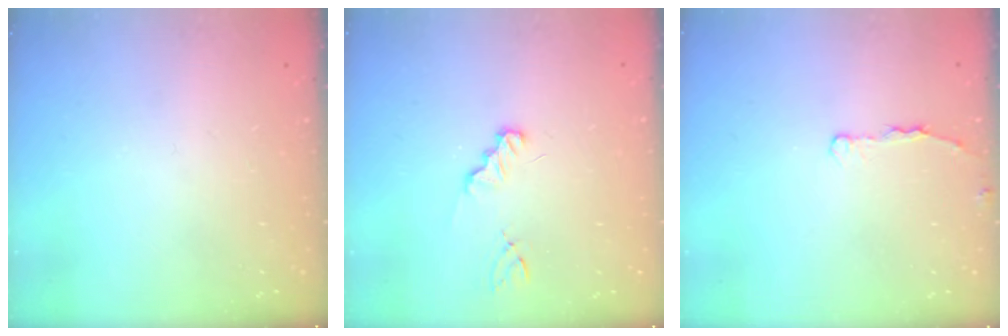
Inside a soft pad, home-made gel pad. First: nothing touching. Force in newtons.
{"total": 1.2, "press": 1.2, "slide": 0.1}
{"total": 2.8, "press": 2.7, "slide": 0.5}